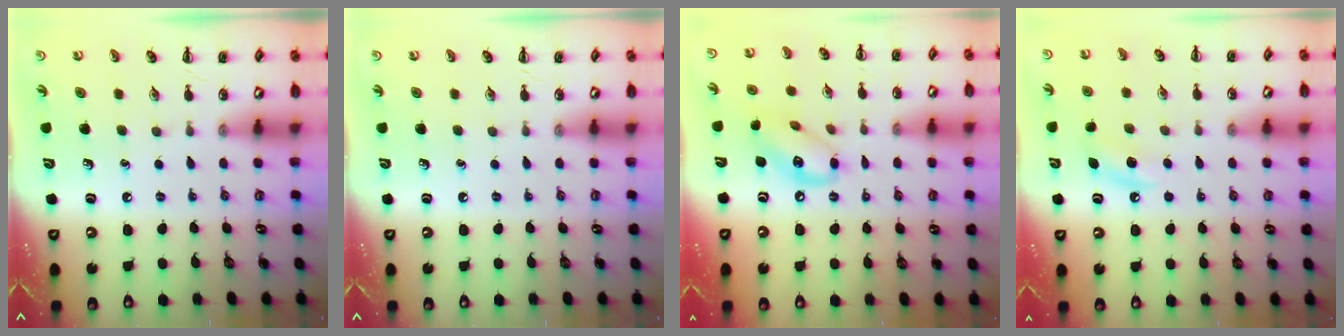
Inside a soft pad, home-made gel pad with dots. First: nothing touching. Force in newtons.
{"total": 0.0}
{"total": 10.9, "press": 10.6, "slide": 2.2}
{"total": 6.3, "press": 6.1, "slide": 1.5}